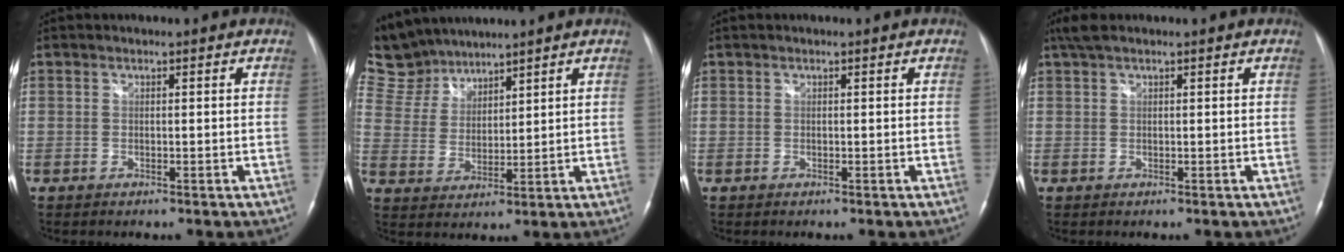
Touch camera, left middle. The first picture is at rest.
{"total": 9.9, "force": [9.3, 3.5, 0.6], "torque": [-0.029, 0.013, 0.202]}
{"total": 0.0}
{"total": 2.7, "force": [2.0, 0.5, 1.8], "torque": [-0.044, 0.023, 0.041]}